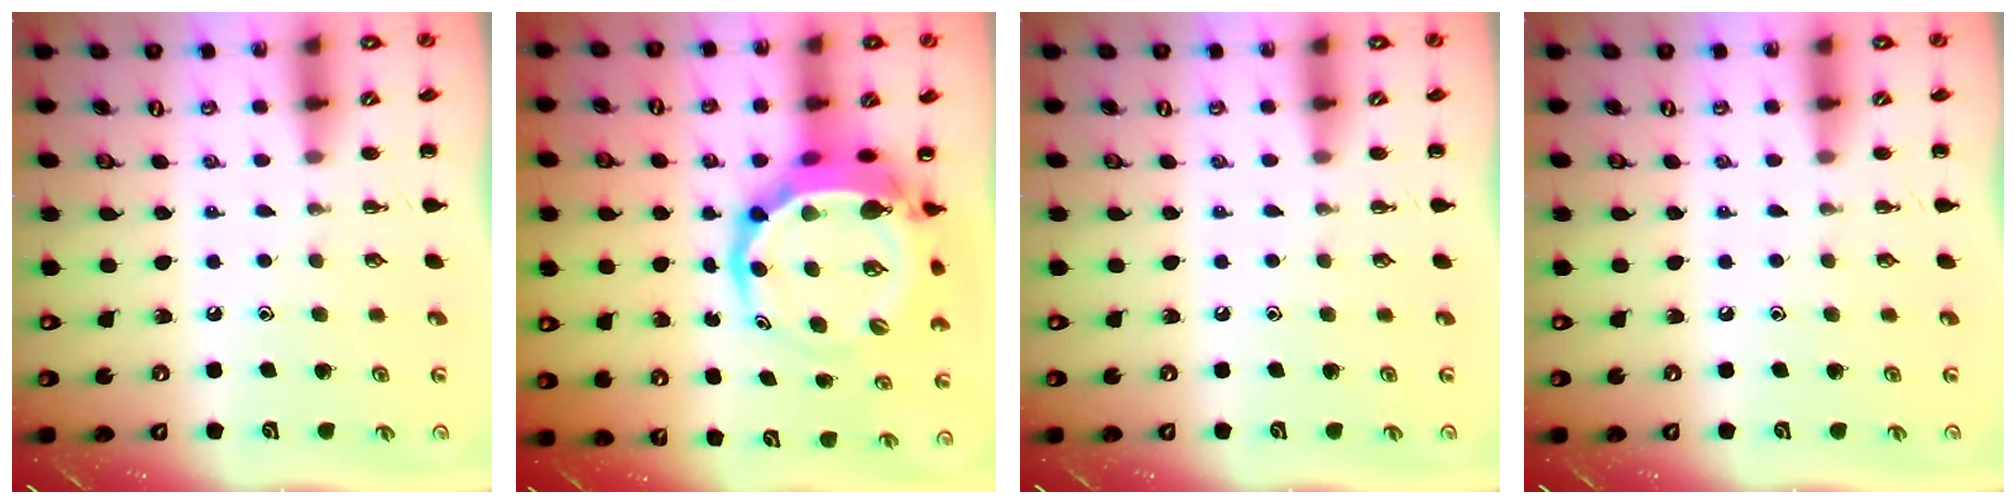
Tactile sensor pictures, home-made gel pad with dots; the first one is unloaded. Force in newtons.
{"total": 9.3, "press": 9.0, "slide": 2.4}
{"total": 0.0}
{"total": 0.0}